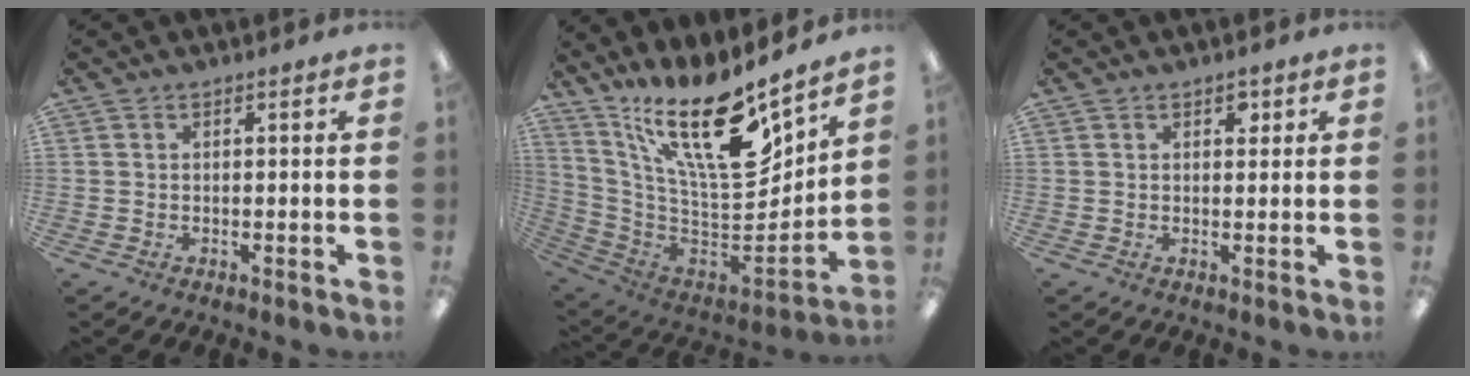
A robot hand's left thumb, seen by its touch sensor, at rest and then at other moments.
{"total": 22.8, "force": [14.1, 7.1, 16.4], "torque": [-0.300, -0.108, 0.242]}
{"total": 2.0, "force": [1.2, 1.1, 1.1], "torque": [-0.007, -0.004, 0.018]}